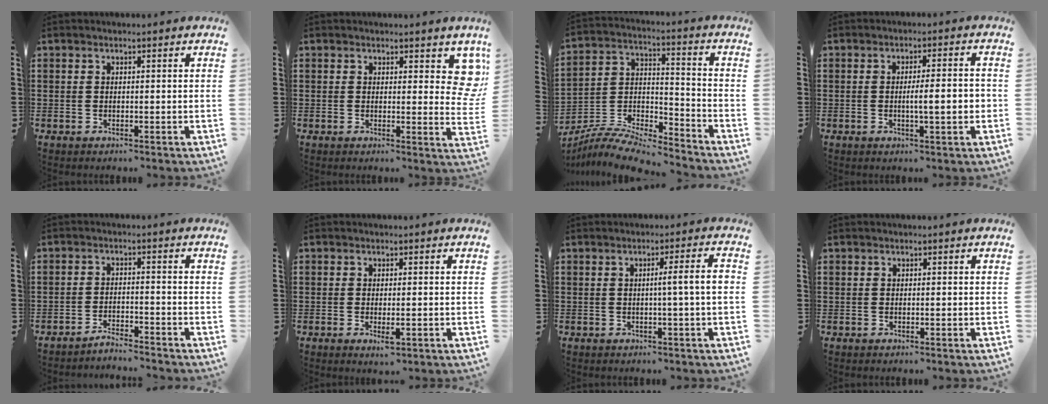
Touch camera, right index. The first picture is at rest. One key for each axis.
{"total": 4.5, "fx": 2.5, "fy": 2.1, "fz": 3.0, "tx": -0.027, "ty": -0.007, "tz": 0.039}
{"total": 8.5, "fx": -8.2, "fy": 0.9, "fz": 2.1, "tx": -0.043, "ty": 0.004, "tz": -0.165}
{"total": 5.0, "fx": -0.6, "fy": 0.6, "fz": 5.0, "tx": -0.078, "ty": -0.004, "tz": -0.016}
{"total": 2.9, "fx": -2.9, "fy": -0.1, "fz": 0.1, "tx": -0.008, "ty": 0.002, "tz": -0.061}
{"total": 1.8, "fx": -0.6, "fy": 0.5, "fz": 1.6, "tx": -0.034, "ty": -0.005, "tz": -0.013}
{"total": 4.3, "fx": -0.1, "fy": -0.3, "fz": 4.3, "tx": -0.077, "ty": -0.006, "tz": -0.005}
{"total": 0.0}